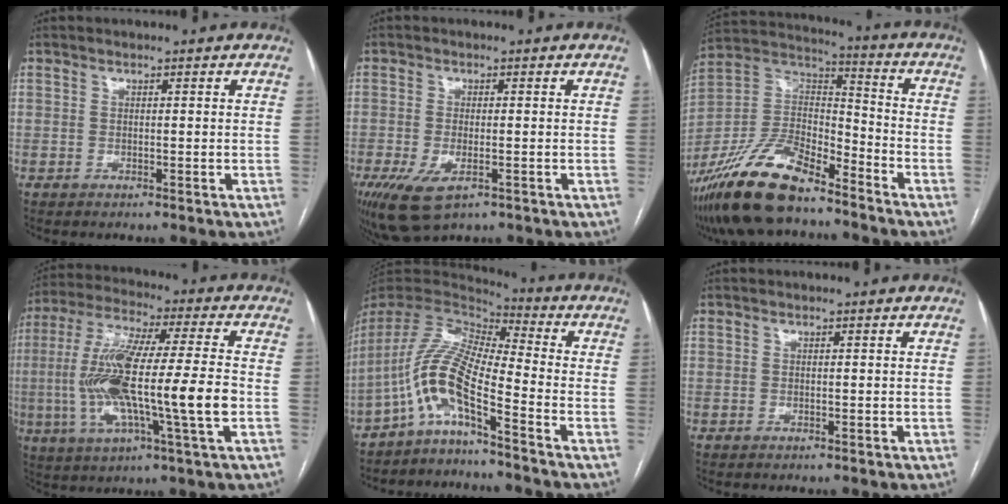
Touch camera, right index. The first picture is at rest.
{"total": 7.9, "force": [-4.1, 3.2, 6.0], "torque": [-0.112, -0.020, -0.065]}
{"total": 18.5, "force": [-14.0, 5.4, 10.8], "torque": [-0.231, -0.001, -0.263]}
{"total": 18.3, "force": [-2.5, 1.4, 18.0], "torque": [-0.361, 0.001, -0.044]}
{"total": 10.2, "force": [-6.1, 0.6, 8.2], "torque": [-0.173, 0.010, -0.122]}
{"total": 0.0}